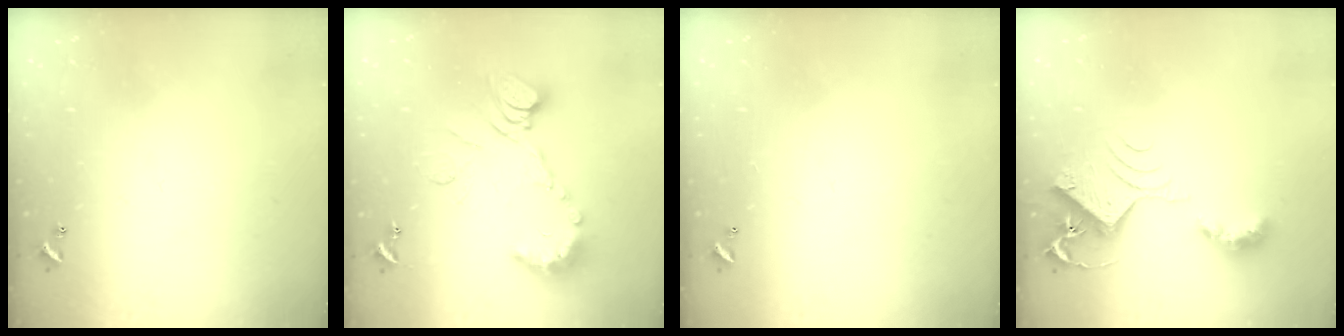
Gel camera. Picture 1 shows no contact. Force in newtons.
{"total": 12.1, "press": 12.1, "slide": 0.5}
{"total": 2.9, "press": 2.9, "slide": 0.1}
{"total": 8.1, "press": 8.1, "slide": 0.4}